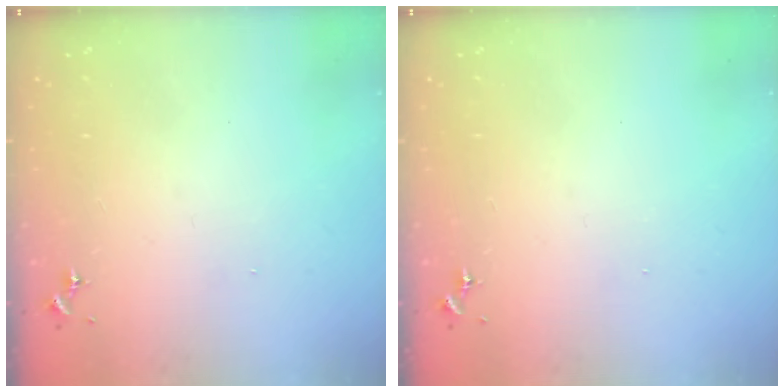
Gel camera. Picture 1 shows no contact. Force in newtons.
{"total": 0.0}